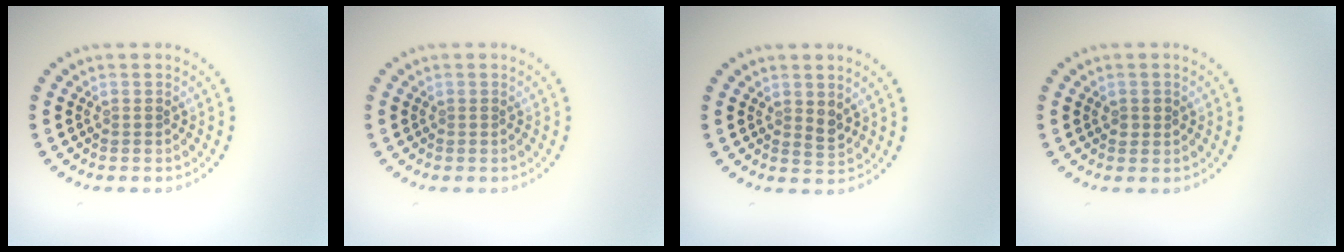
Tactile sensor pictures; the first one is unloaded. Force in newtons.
{"total": 0.0}
{"total": 1.2, "press": 1.0, "slide": 0.5}
{"total": 0.9, "press": 0.8, "slide": 0.1}